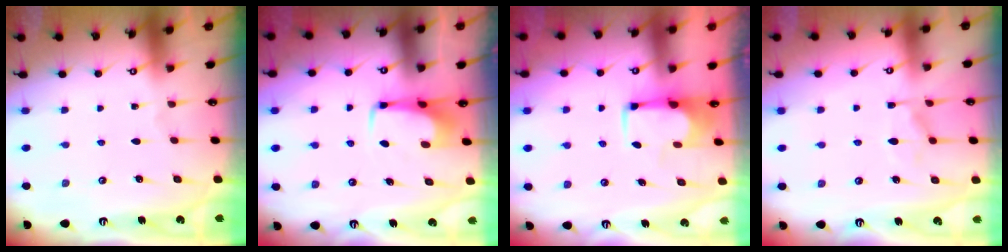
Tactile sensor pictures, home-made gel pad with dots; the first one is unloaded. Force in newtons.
{"total": 3.0, "press": 2.9, "slide": 0.4}
{"total": 1.9, "press": 1.6, "slide": 1.0}
{"total": 1.7, "press": 1.1, "slide": 1.4}